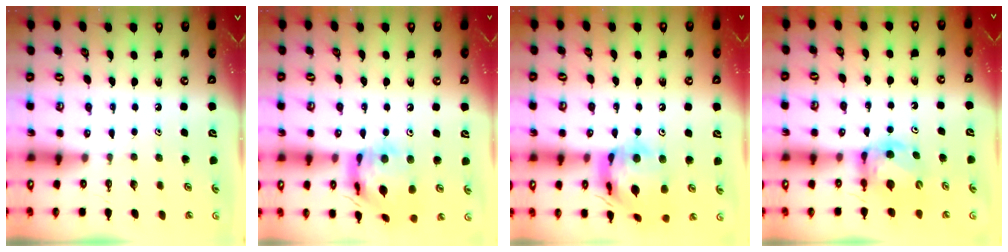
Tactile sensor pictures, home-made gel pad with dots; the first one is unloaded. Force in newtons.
{"total": 14.9, "press": 14.8, "slide": 1.5}
{"total": 17.0, "press": 16.9, "slide": 2.0}
{"total": 7.8, "press": 7.8, "slide": 0.5}